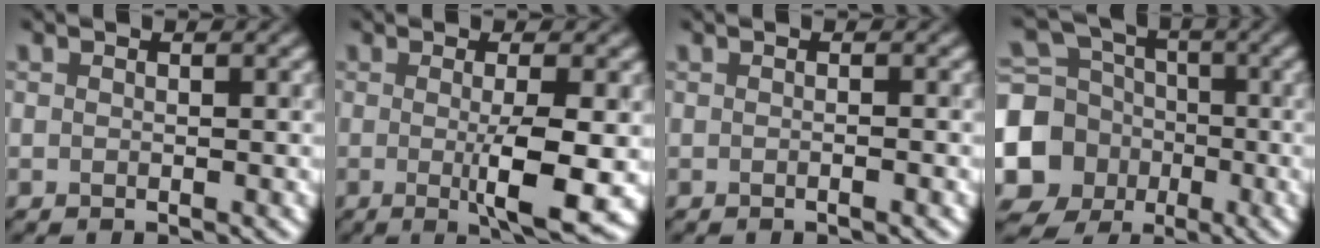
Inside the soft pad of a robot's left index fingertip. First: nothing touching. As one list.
[{"total": 5.4, "force": [-0.7, 0.8, 5.3], "torque": [-0.085, -0.012, -0.008]}, {"total": 0.9, "force": [-0.3, 0.2, 0.9], "torque": [-0.010, -0.003, -0.010]}, {"total": 11.2, "force": [-2.9, 10.2, 3.7], "torque": [-0.105, -0.030, -0.078]}]